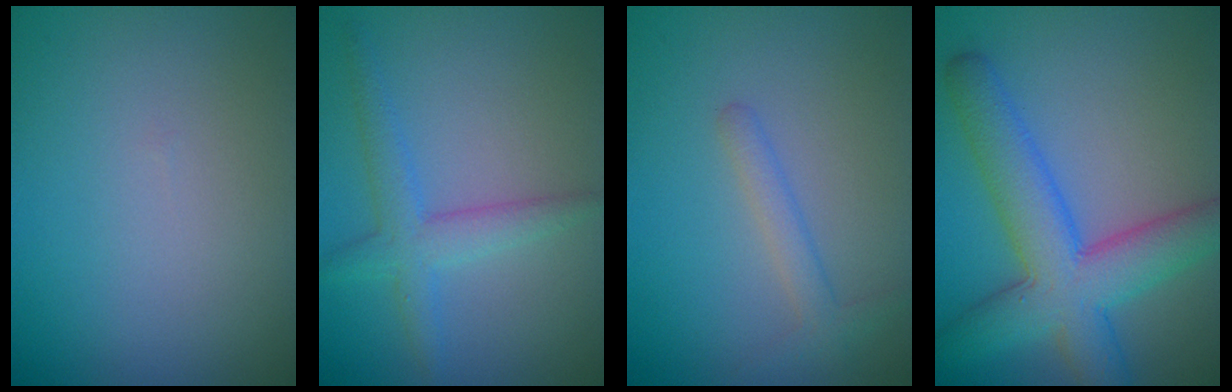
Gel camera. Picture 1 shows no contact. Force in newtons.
{"total": 3.0, "press": 3.0, "slide": 0.2}
{"total": 1.8, "press": 1.8, "slide": 0.0}
{"total": 8.1, "press": 8.1, "slide": 0.1}